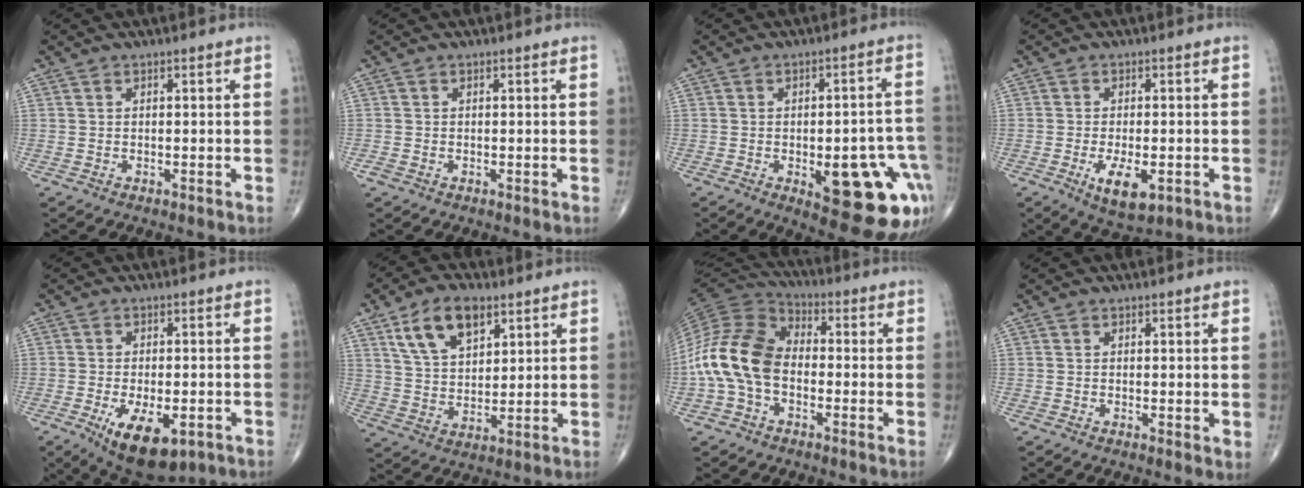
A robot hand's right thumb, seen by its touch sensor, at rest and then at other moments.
{"total": 1.2, "force": [-0.4, 0.8, 0.7], "torque": [-0.016, -0.003, -0.009]}
{"total": 19.5, "force": [-6.5, 7.7, 16.6], "torque": [-0.143, 0.025, -0.059]}
{"total": 7.1, "force": [-2.4, 3.1, 6.0], "torque": [-0.100, -0.009, -0.032]}
{"total": 11.4, "force": [-4.6, 5.4, 8.9], "torque": [-0.138, -0.006, -0.060]}
{"total": 11.8, "force": [6.1, 6.6, 7.6], "torque": [-0.115, -0.022, 0.117]}
{"total": 14.8, "force": [-2.5, 10.0, 10.6], "torque": [-0.211, 0.037, -0.058]}
{"total": 1.6, "force": [0.2, 0.6, 1.4], "torque": [-0.024, -0.008, 0.000]}